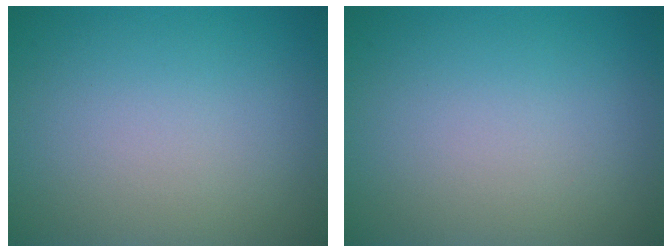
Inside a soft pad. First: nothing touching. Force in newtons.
{"total": 0.0}